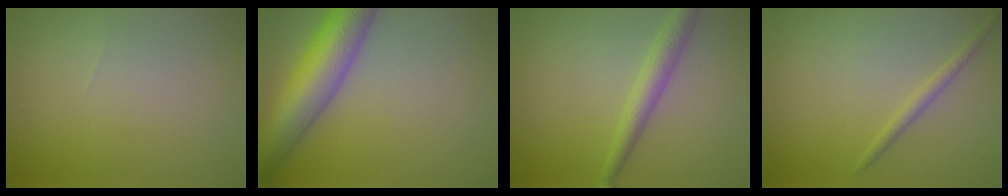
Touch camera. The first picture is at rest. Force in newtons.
{"total": 9.4, "press": 9.4, "slide": 0.4}
{"total": 2.5, "press": 2.5, "slide": 0.1}
{"total": 1.3, "press": 1.3, "slide": 0.0}